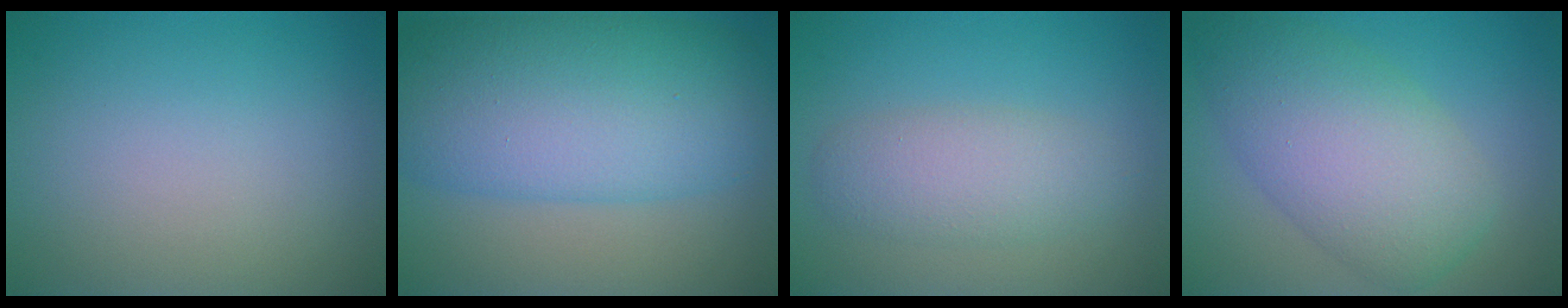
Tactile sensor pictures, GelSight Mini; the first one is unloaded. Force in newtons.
{"total": 12.0, "press": 12.0, "slide": 0.2}
{"total": 3.5, "press": 3.5, "slide": 0.3}
{"total": 7.8, "press": 7.7, "slide": 0.3}